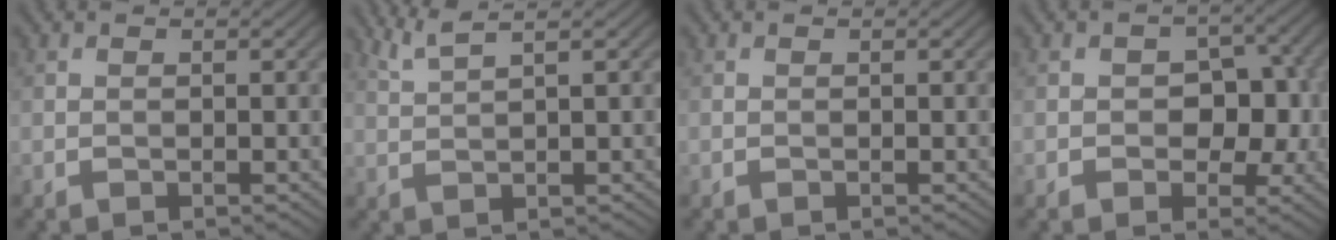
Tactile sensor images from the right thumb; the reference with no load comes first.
{"total": 3.5, "force": [2.3, 0.6, 2.6], "torque": [-0.047, 0.015, 0.053]}
{"total": 0.0}
{"total": 6.1, "force": [-0.8, 4.4, 4.1], "torque": [-0.056, -0.006, -0.019]}